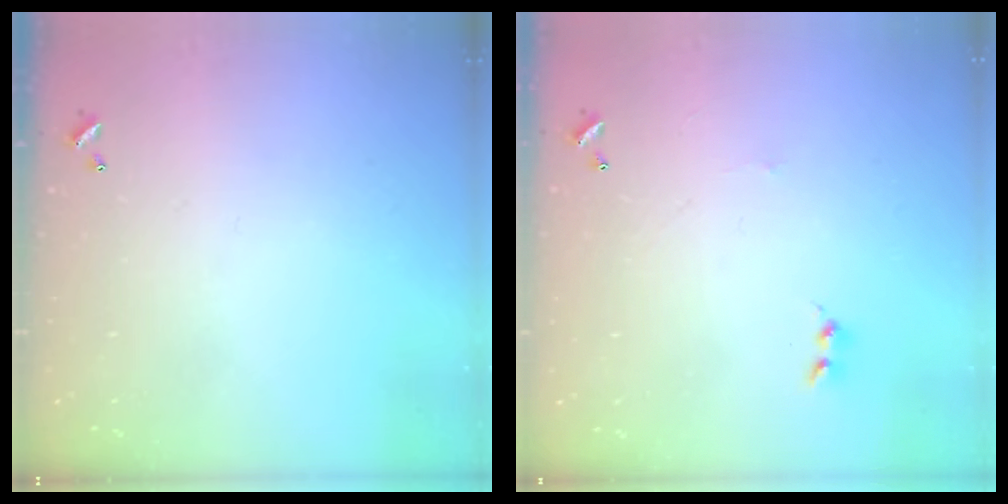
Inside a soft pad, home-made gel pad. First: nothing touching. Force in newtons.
{"total": 0.0}